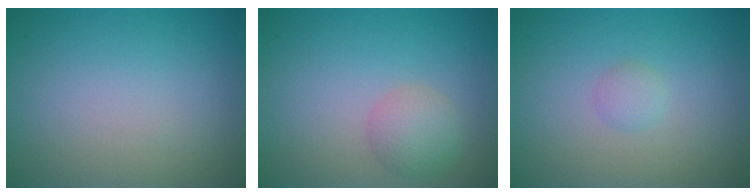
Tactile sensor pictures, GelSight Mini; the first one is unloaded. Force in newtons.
{"total": 2.6, "press": 2.6, "slide": 0.0}
{"total": 1.0, "press": 1.0, "slide": 0.0}